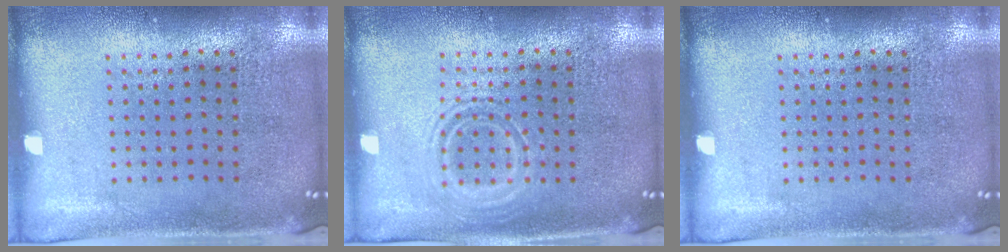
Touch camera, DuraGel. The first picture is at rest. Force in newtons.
{"total": 1.1, "press": 1.1, "slide": 0.3}
{"total": 0.0}